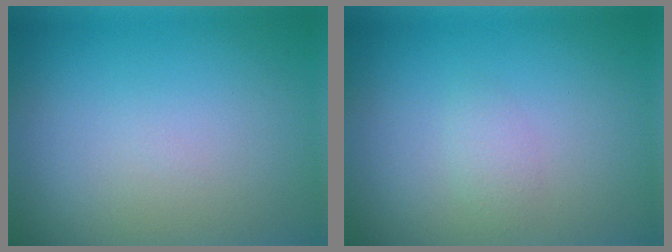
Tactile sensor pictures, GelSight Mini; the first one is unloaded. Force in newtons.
{"total": 1.0, "press": 1.0, "slide": 0.1}